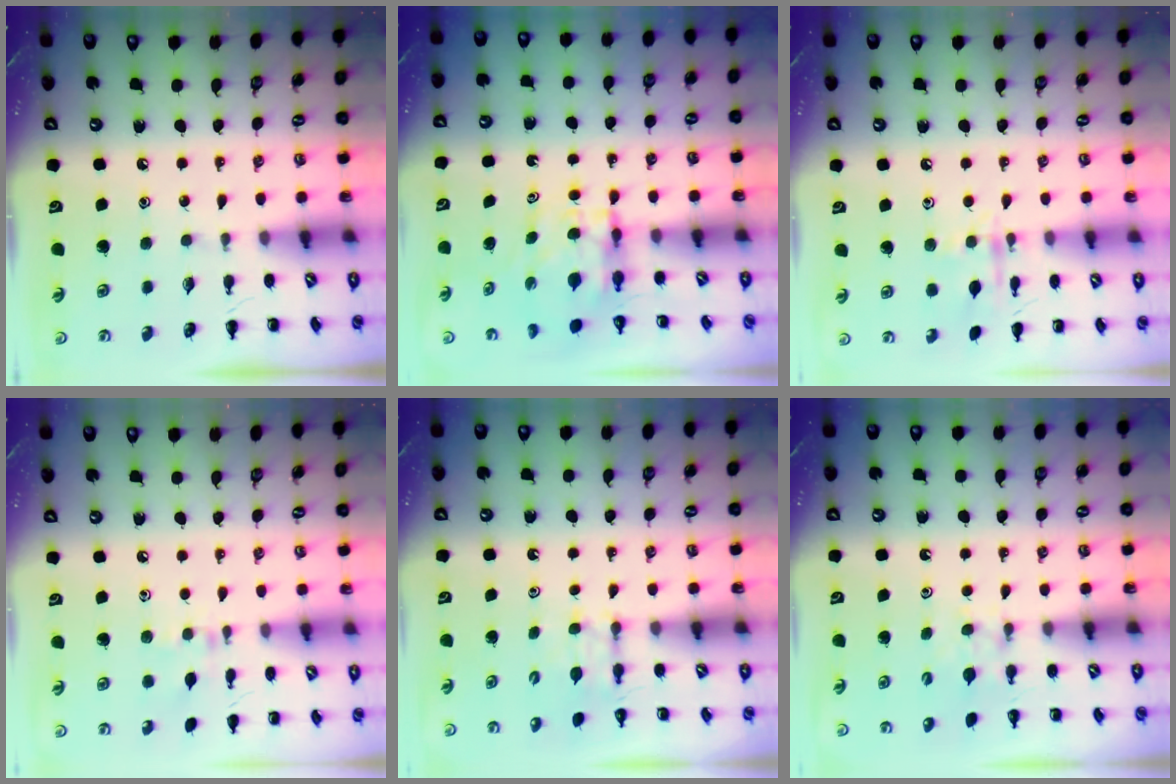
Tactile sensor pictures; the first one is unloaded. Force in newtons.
{"total": 7.0, "press": 6.9, "slide": 1.2}
{"total": 8.1, "press": 7.9, "slide": 1.5}
{"total": 6.4, "press": 6.1, "slide": 1.8}
{"total": 2.7, "press": 2.5, "slide": 1.1}
{"total": 3.7, "press": 3.4, "slide": 1.4}